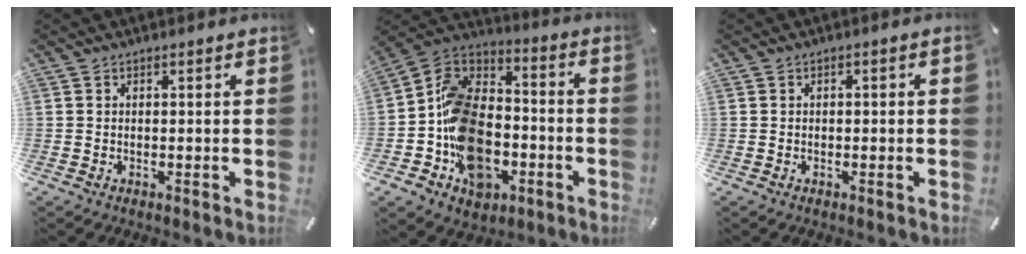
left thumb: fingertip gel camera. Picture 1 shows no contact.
{"total": 17.4, "force": [-6.5, 12.8, 9.9], "torque": [-0.203, 0.038, -0.112]}
{"total": 0.7, "force": [-0.3, 0.5, 0.5], "torque": [-0.009, 0.001, -0.006]}